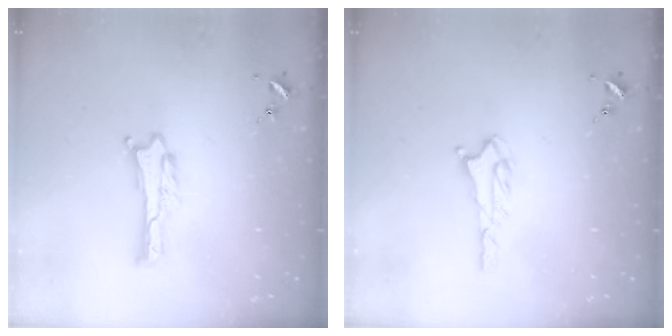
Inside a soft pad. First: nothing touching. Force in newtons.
{"total": 1.8, "press": 1.8, "slide": 0.2}